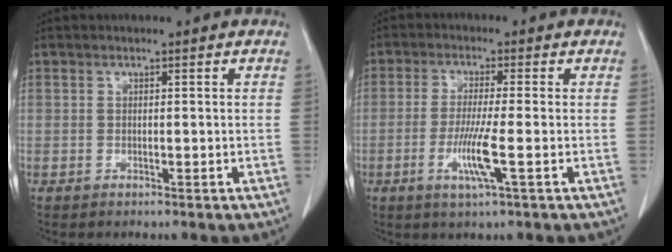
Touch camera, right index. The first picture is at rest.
{"total": 6.1, "force": [-1.9, -0.4, 5.8], "torque": [-0.115, -0.016, -0.039]}